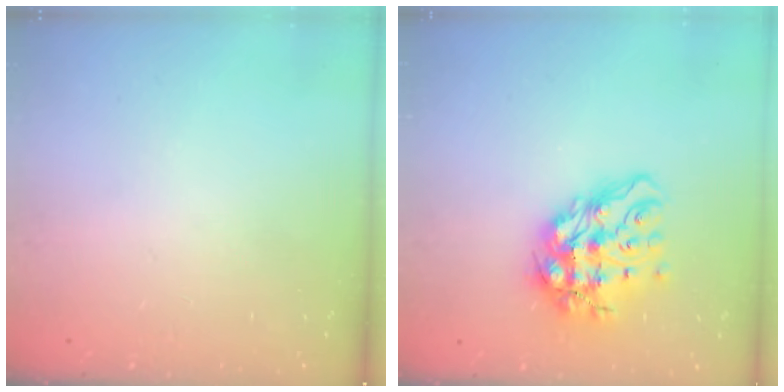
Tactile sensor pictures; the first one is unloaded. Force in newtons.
{"total": 15.4, "press": 15.2, "slide": 2.1}